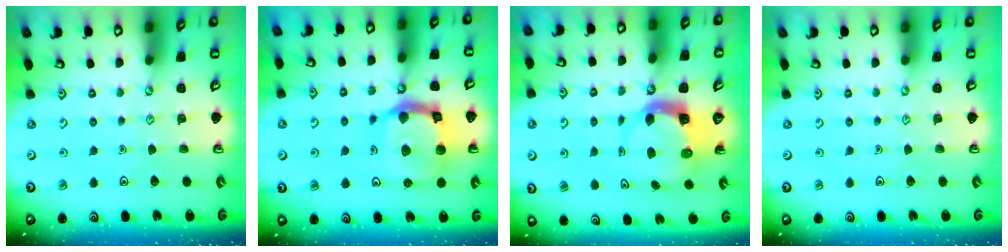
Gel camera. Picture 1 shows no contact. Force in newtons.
{"total": 17.6, "press": 17.5, "slide": 2.1}
{"total": 5.1, "press": 5.0, "slide": 0.7}
{"total": 0.0}